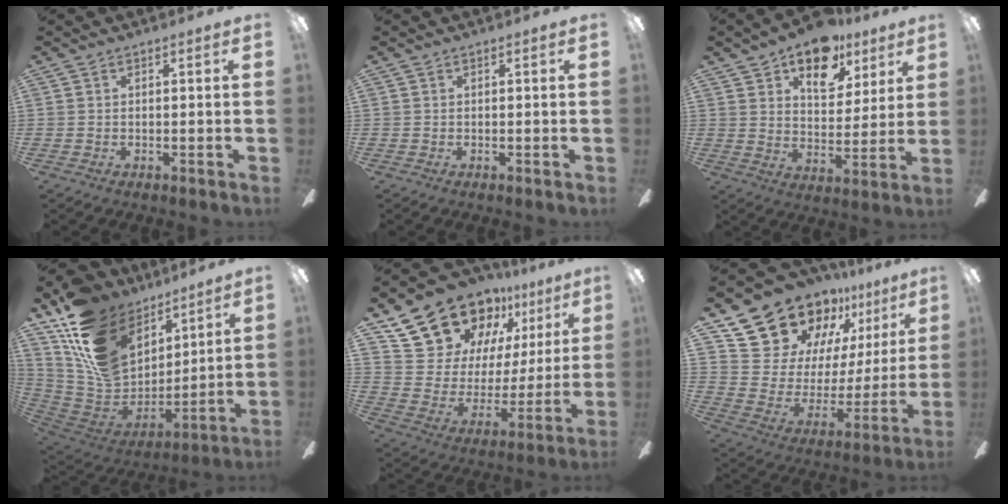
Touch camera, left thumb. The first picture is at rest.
{"total": 0.0}
{"total": 14.3, "force": [9.4, 8.1, 7.1], "torque": [-0.090, -0.048, 0.162]}
{"total": 20.7, "force": [10.6, 14.4, 10.4], "torque": [-0.209, -0.058, 0.203]}
{"total": 21.8, "force": [16.3, 12.4, 7.5], "torque": [-0.143, -0.106, 0.317]}
{"total": 20.9, "force": [17.2, 10.9, 4.9], "torque": [-0.105, -0.131, 0.328]}